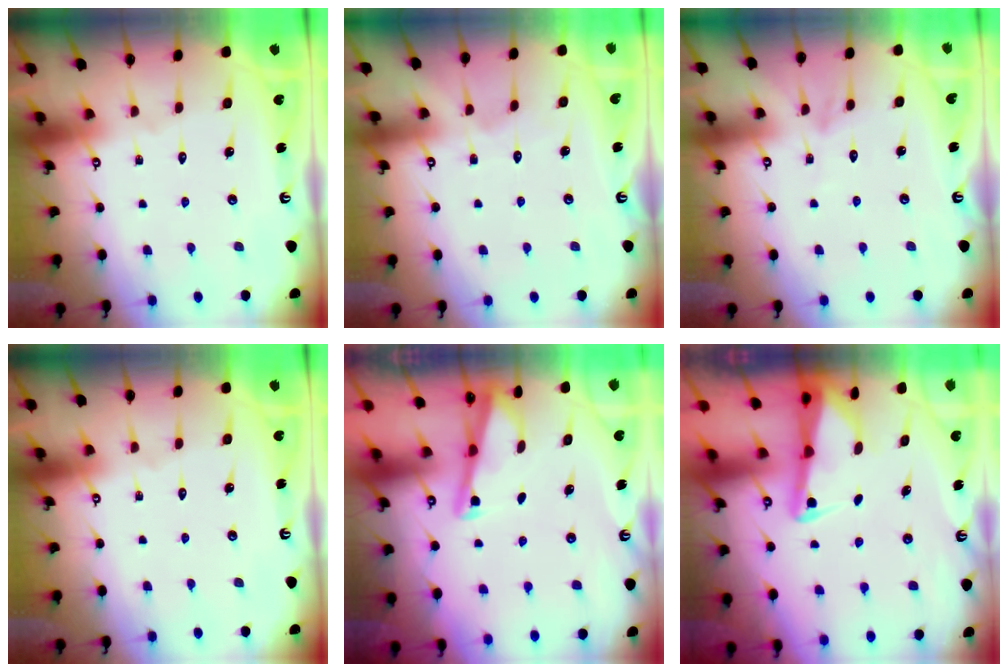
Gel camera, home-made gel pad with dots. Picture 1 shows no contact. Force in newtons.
{"total": 3.4, "press": 3.3, "slide": 0.4}
{"total": 1.7, "press": 1.7, "slide": 0.2}
{"total": 0.0}
{"total": 2.8, "press": 2.8, "slide": 0.3}
{"total": 2.3, "press": 2.3, "slide": 0.3}